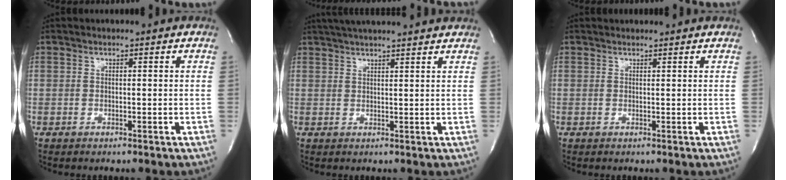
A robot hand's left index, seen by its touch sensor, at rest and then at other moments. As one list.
[{"total": 13.2, "force": [11.9, 0.7, 5.8], "torque": [-0.101, 0.035, 0.164]}, {"total": 2.5, "force": [2.4, 0.2, 0.3], "torque": [-0.015, 0.013, 0.031]}]